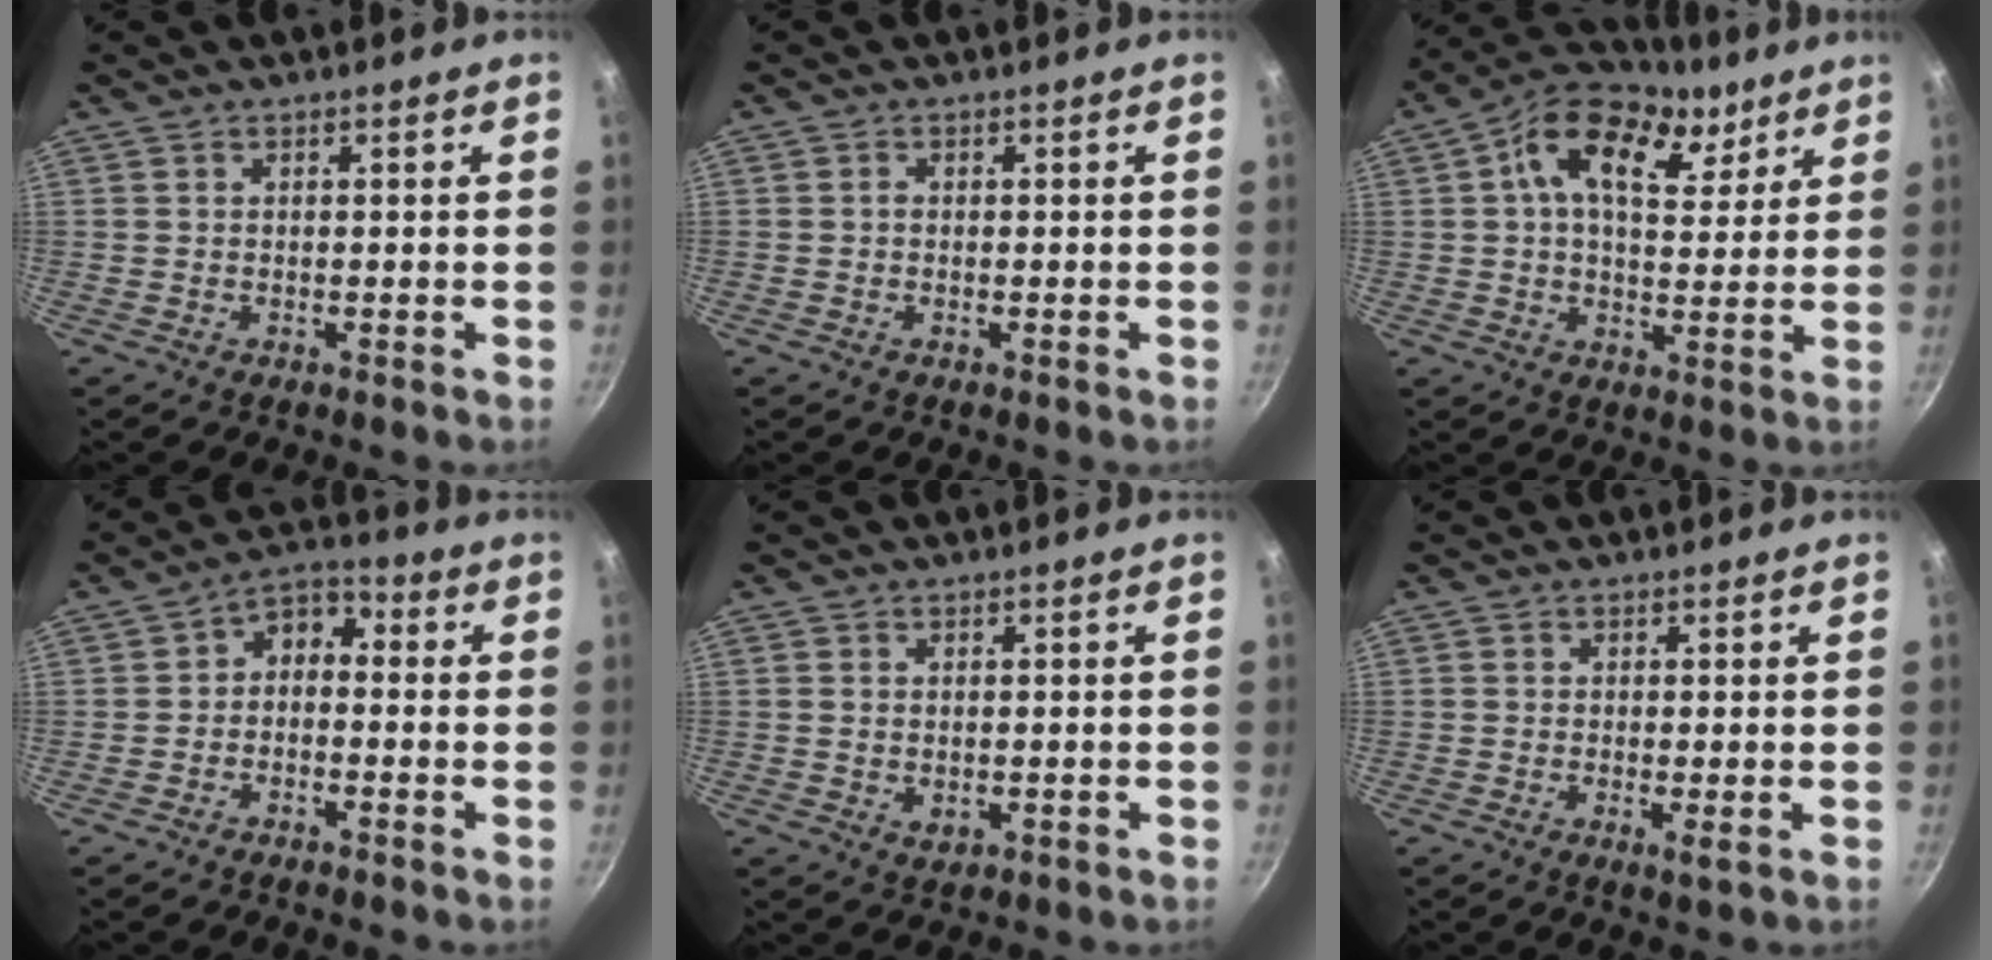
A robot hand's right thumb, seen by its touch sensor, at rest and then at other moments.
{"total": 0.6, "force": [0.0, 0.5, 0.3], "torque": [-0.002, 0.004, -0.003]}
{"total": 16.3, "force": [7.5, 9.7, 10.7], "torque": [-0.148, -0.016, 0.106]}
{"total": 5.2, "force": [-0.8, 3.8, 3.4], "torque": [-0.036, 0.028, -0.028]}
{"total": 1.9, "force": [0.1, 1.3, 1.4], "torque": [-0.021, -0.003, 0.003]}
{"total": 1.5, "force": [-0.2, 0.1, 1.5], "torque": [-0.028, -0.007, -0.004]}